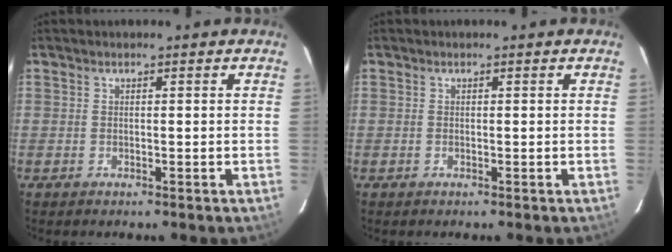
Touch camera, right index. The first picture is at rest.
{"total": 0.0}